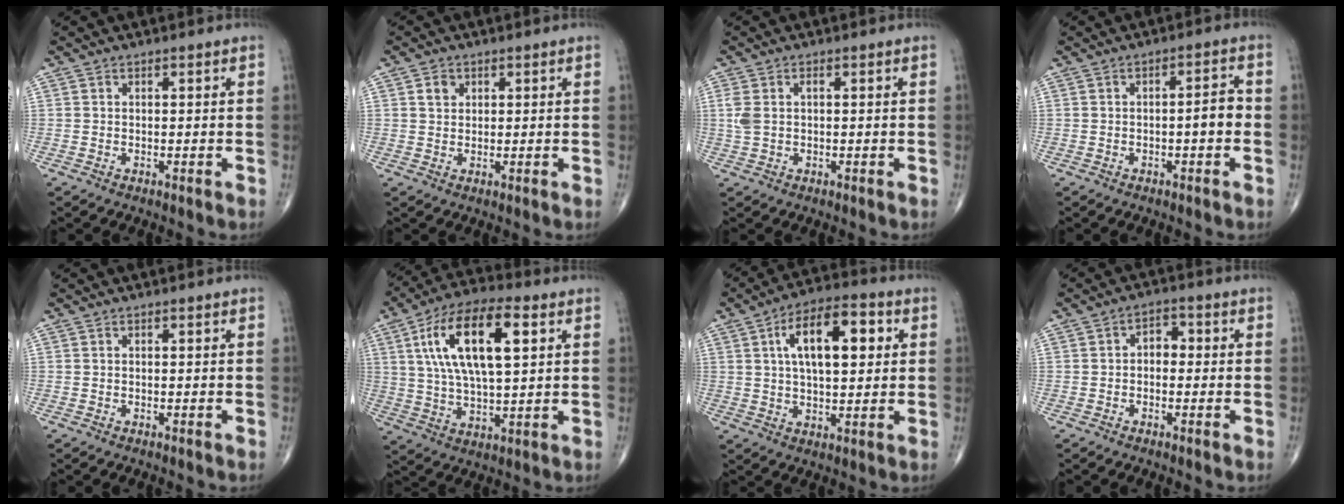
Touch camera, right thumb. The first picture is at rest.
{"total": 2.4, "force": [1.0, 2.0, 1.0], "torque": [-0.011, -0.003, 0.016]}
{"total": 3.5, "force": [0.5, 2.0, 2.8], "torque": [-0.082, 0.011, 0.012]}
{"total": 6.9, "force": [-2.3, 3.6, 5.4], "torque": [-0.047, 0.041, -0.037]}
{"total": 0.0}
{"total": 17.8, "force": [5.4, 7.1, 15.4], "torque": [-0.276, 0.005, 0.093]}
{"total": 14.3, "force": [3.8, 6.5, 12.1], "torque": [-0.178, 0.009, 0.058]}
{"total": 3.4, "force": [-0.1, 2.4, 2.5], "torque": [-0.018, 0.015, -0.013]}